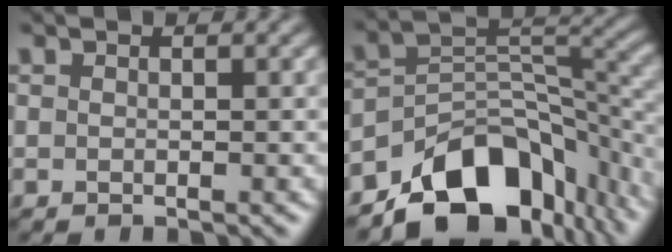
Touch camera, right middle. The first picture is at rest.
{"total": 11.0, "force": [-7.4, 6.0, 5.6], "torque": [-0.066, -0.003, -0.131]}